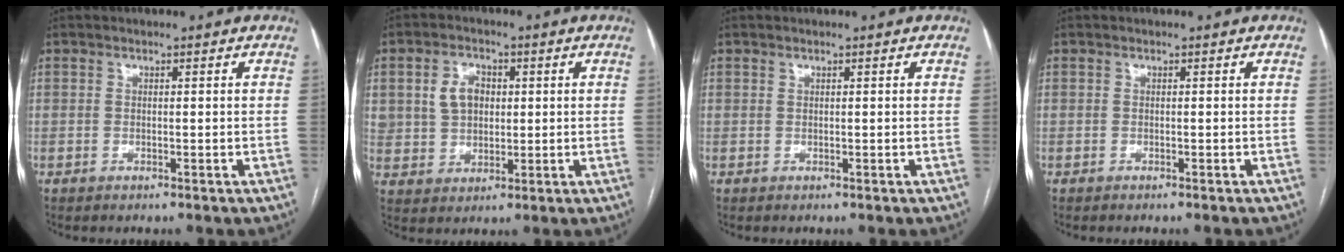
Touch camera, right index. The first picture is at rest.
{"total": 6.8, "force": [1.6, 5.3, 4.0], "torque": [-0.085, 0.017, 0.039]}
{"total": 0.0}
{"total": 0.8, "force": [-0.7, -0.1, 0.3], "torque": [-0.002, -0.001, -0.011]}